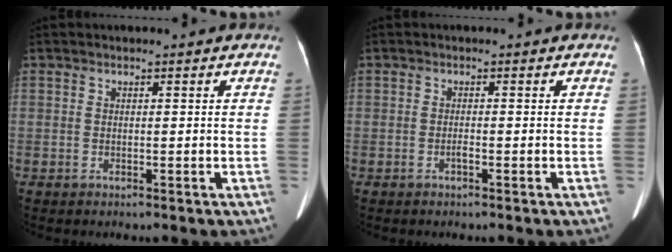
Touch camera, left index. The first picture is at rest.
{"total": 0.7, "force": [-0.4, 0.1, 0.6], "torque": [-0.012, 0.000, -0.008]}